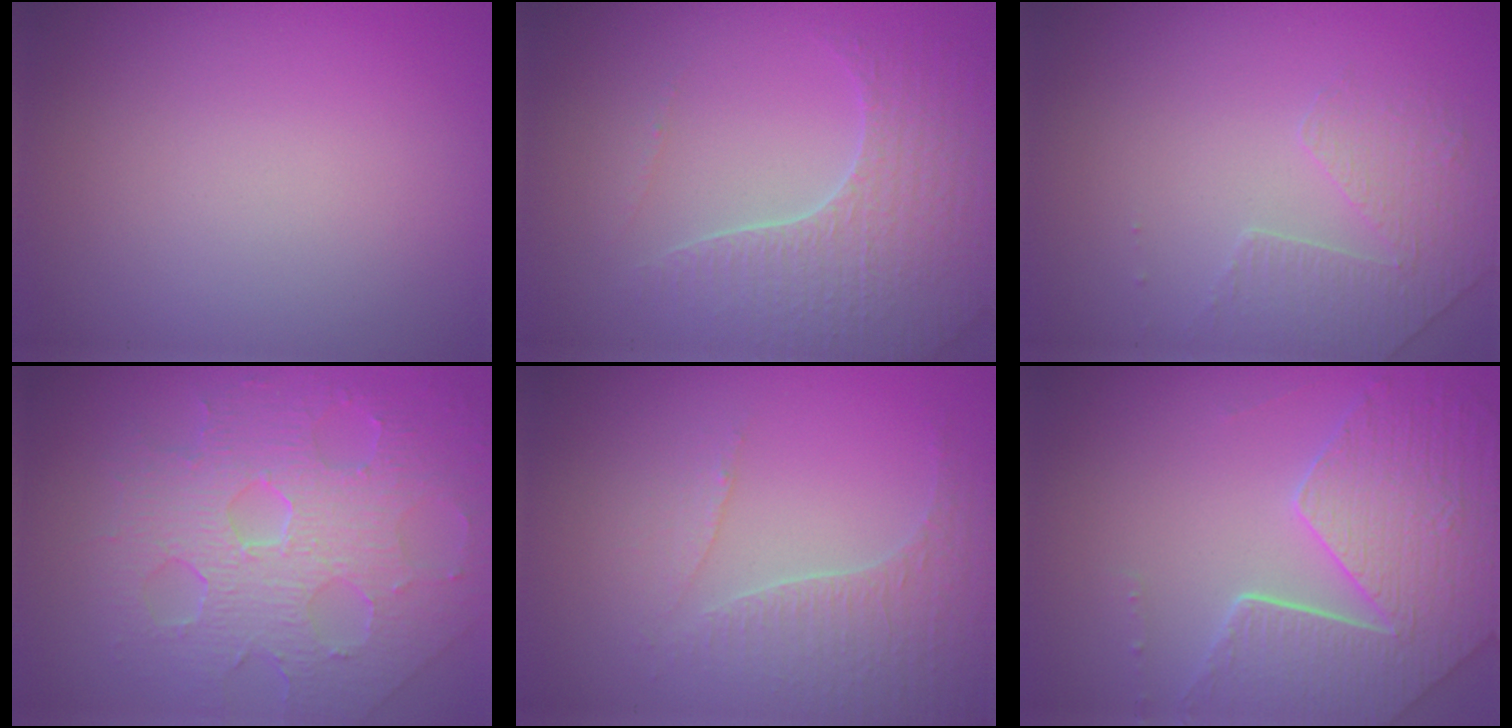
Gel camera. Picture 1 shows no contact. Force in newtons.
{"total": 4.6, "press": 4.2, "slide": 1.9}
{"total": 1.8, "press": 1.4, "slide": 1.0}
{"total": 8.5, "press": 5.8, "slide": 6.2}
{"total": 4.2, "press": 3.0, "slide": 2.9}
{"total": 7.2, "press": 5.5, "slide": 4.7}